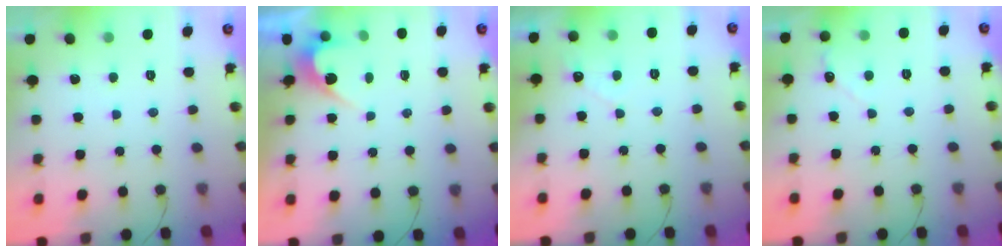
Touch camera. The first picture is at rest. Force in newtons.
{"total": 3.3, "press": 3.3, "slide": 0.1}
{"total": 2.5, "press": 2.5, "slide": 0.0}
{"total": 2.7, "press": 2.7, "slide": 0.2}